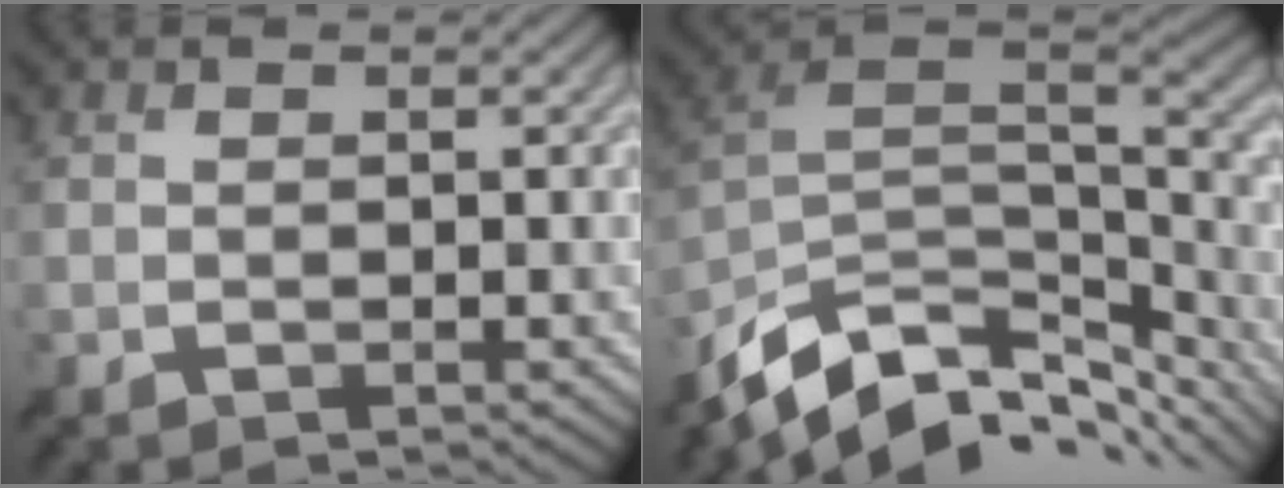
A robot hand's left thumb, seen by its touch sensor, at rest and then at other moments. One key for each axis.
{"total": 13.2, "fx": -8.3, "fy": 6.4, "fz": 8.1, "tx": -0.206, "ty": -0.015, "tz": -0.136}